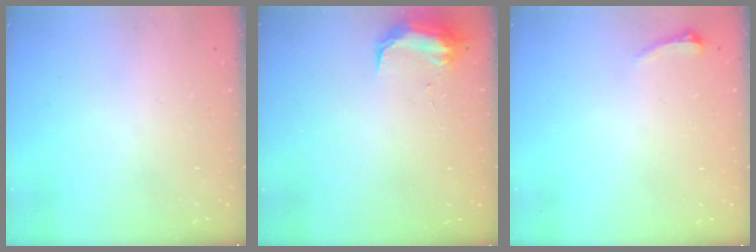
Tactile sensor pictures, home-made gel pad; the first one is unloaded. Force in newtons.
{"total": 9.8, "press": 9.7, "slide": 0.7}
{"total": 4.2, "press": 3.9, "slide": 1.7}